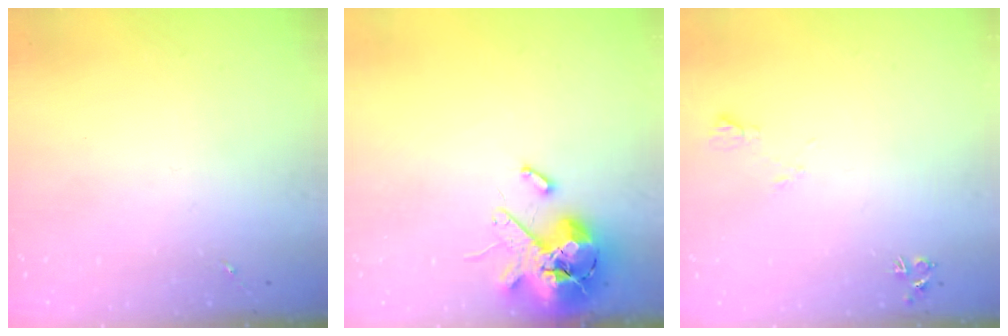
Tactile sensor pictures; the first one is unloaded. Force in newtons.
{"total": 13.2, "press": 13.0, "slide": 2.2}
{"total": 5.2, "press": 5.1, "slide": 1.0}